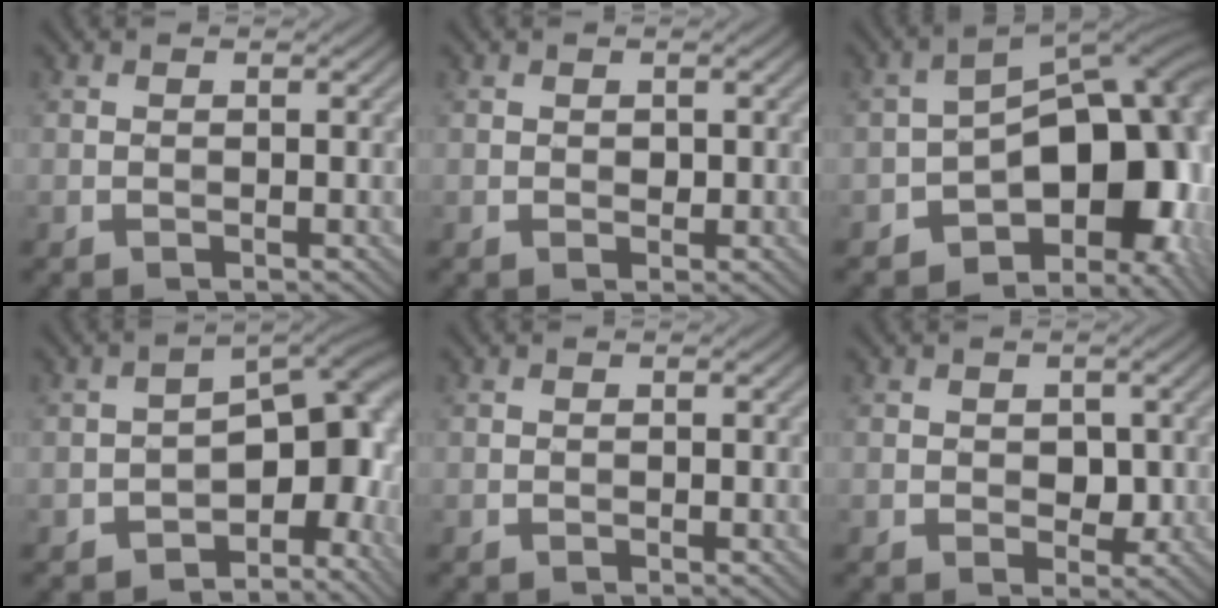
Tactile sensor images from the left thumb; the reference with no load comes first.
{"total": 0.8, "force": [0.2, 0.7, 0.4], "torque": [-0.008, -0.004, 0.003]}
{"total": 14.3, "force": [-4.8, 8.4, 10.6], "torque": [-0.118, -0.004, -0.080]}
{"total": 11.1, "force": [-4.7, 6.2, 7.9], "torque": [-0.079, -0.006, -0.085]}
{"total": 0.0}
{"total": 2.3, "force": [0.1, 1.7, 1.5], "torque": [-0.028, -0.007, 0.001]}